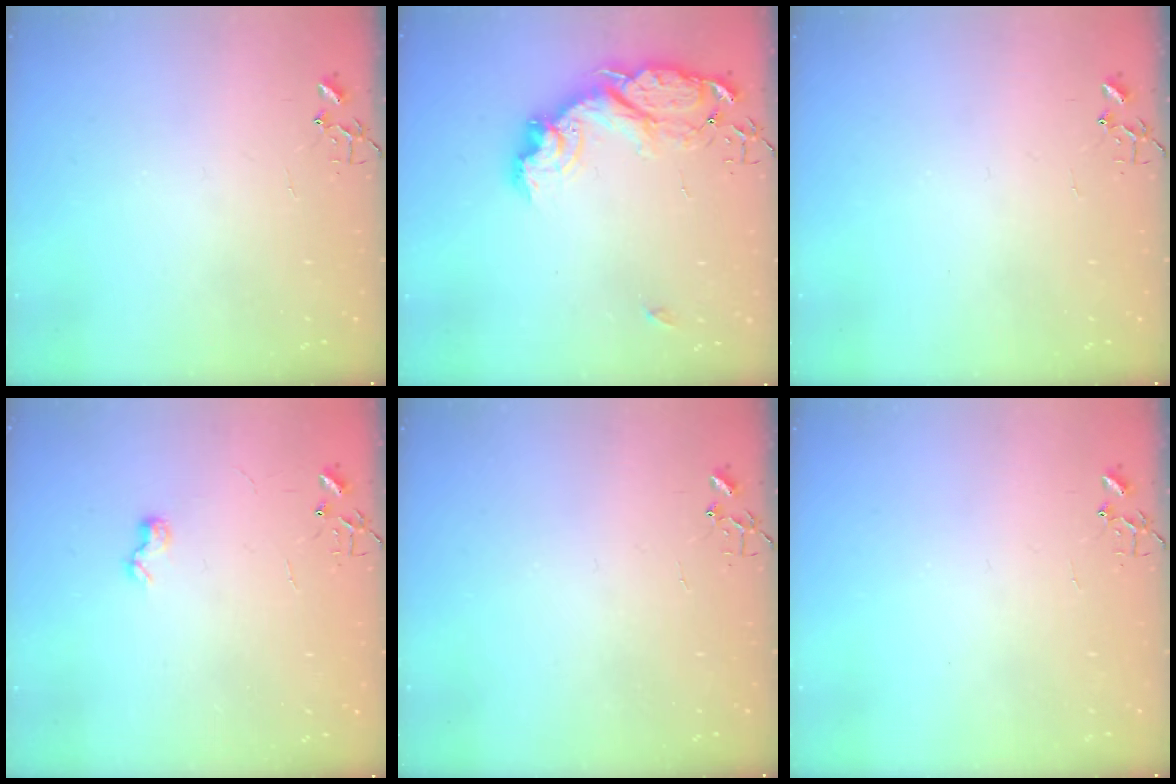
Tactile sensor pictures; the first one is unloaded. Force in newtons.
{"total": 18.0, "press": 18.0, "slide": 1.3}
{"total": 0.0}
{"total": 6.5, "press": 6.4, "slide": 0.6}
{"total": 0.0}
{"total": 0.0}